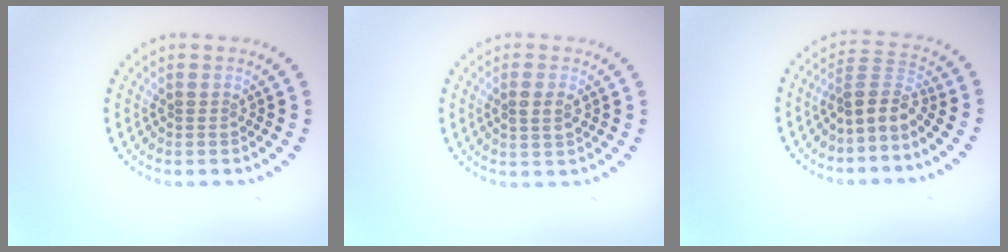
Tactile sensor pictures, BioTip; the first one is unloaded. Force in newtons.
{"total": 1.8, "press": 1.8, "slide": 0.1}
{"total": 3.0, "press": 2.2, "slide": 2.0}